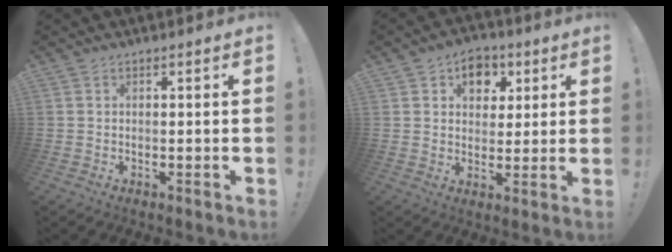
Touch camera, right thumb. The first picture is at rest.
{"total": 8.2, "force": [3.2, 6.8, 3.3], "torque": [-0.029, -0.011, 0.060]}